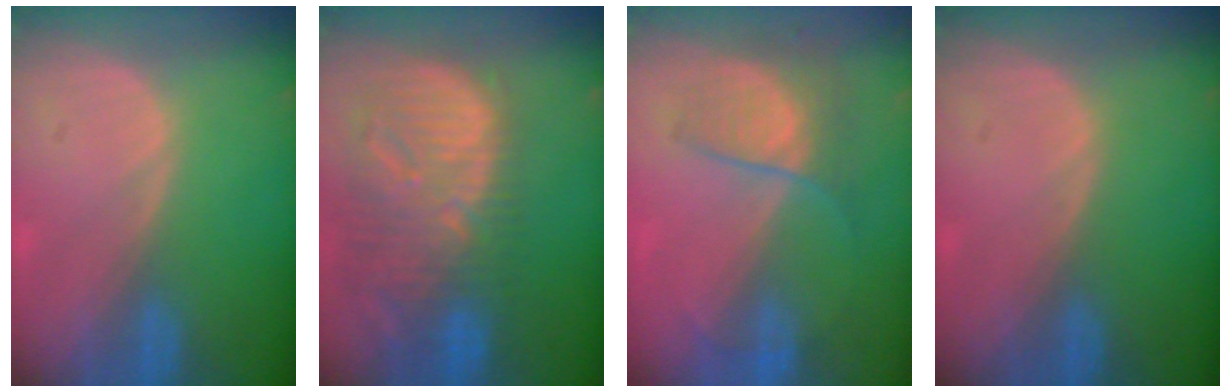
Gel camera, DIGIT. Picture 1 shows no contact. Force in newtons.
{"total": 13.3, "press": 11.6, "slide": 6.6}
{"total": 6.9, "press": 5.9, "slide": 3.5}
{"total": 0.0}